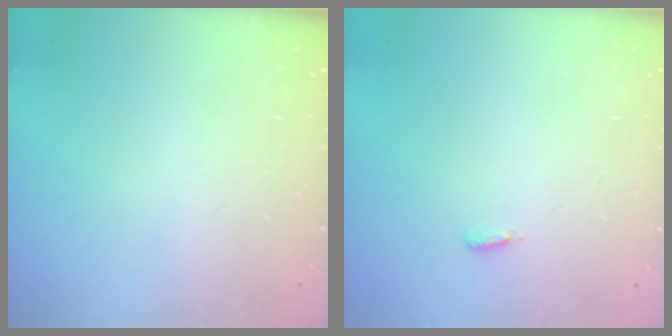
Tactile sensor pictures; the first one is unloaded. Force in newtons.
{"total": 2.7, "press": 2.6, "slide": 0.9}